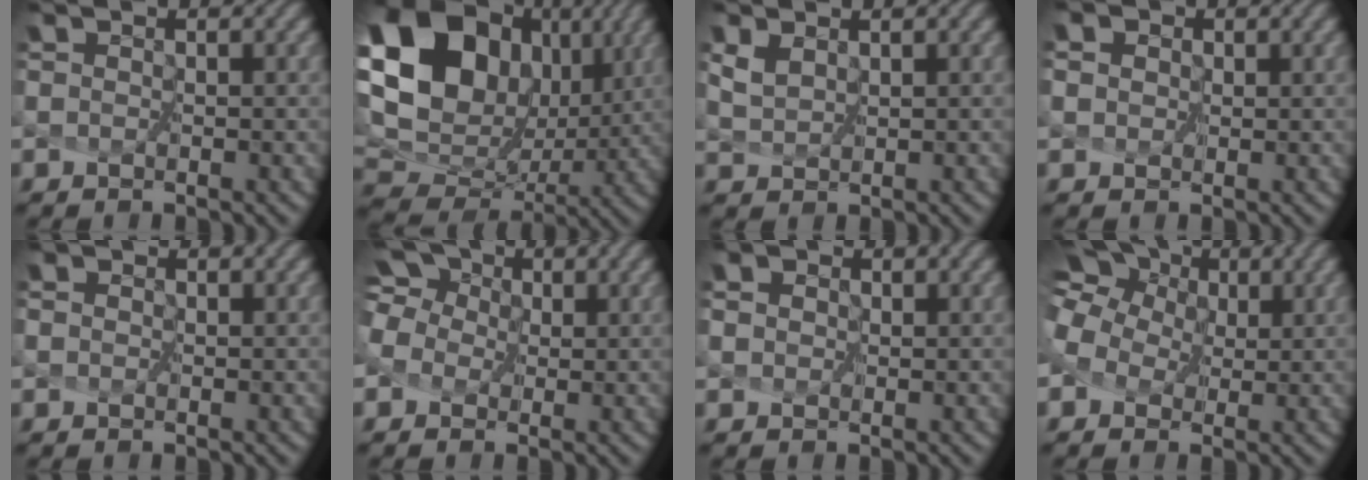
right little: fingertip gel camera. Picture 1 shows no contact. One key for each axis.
{"total": 19.4, "fx": 6.1, "fy": 15.3, "fz": 10.3, "tx": -0.250, "ty": 0.022, "tz": 0.133}
{"total": 2.6, "fx": 2.1, "fy": 1.2, "fz": 1.0, "tx": -0.042, "ty": 0.008, "tz": 0.048}
{"total": 2.6, "fx": 0.9, "fy": 2.0, "fz": 1.3, "tx": -0.021, "ty": 0.016, "tz": 0.005}
{"total": 0.6, "fx": 0.0, "fy": 0.5, "fz": 0.3, "tx": -0.001, "ty": 0.003, "tz": -0.002}
{"total": 6.1, "fx": 1.8, "fy": 4.6, "fz": 3.5, "tx": -0.084, "ty": 0.029, "tz": 0.005}
{"total": 1.8, "fx": 0.6, "fy": 1.5, "fz": 0.9, "tx": -0.014, "ty": 0.012, "tz": 0.003}
{"total": 10.2, "fx": 3.8, "fy": 7.9, "fz": 5.3, "tx": -0.130, "ty": 0.035, "tz": 0.044}